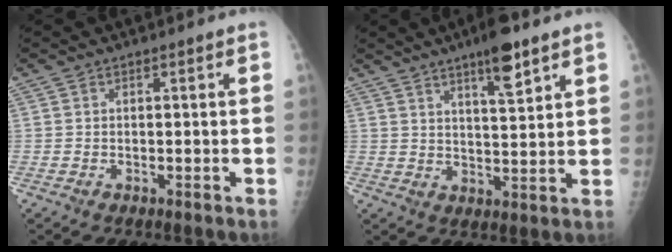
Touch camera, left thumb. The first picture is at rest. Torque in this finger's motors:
{"motor_torque": [0.05, 0.14, 0.09, -0.26, 0.07]}